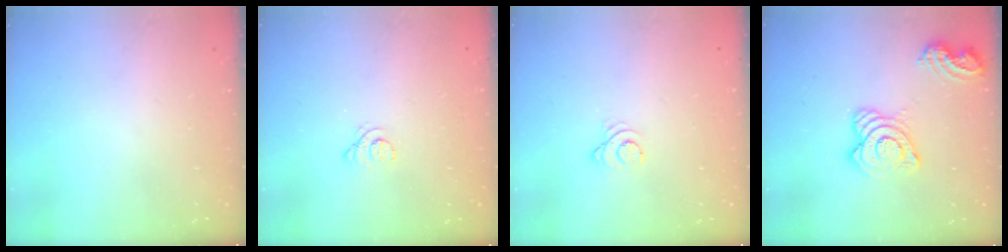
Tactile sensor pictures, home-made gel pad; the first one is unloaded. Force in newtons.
{"total": 1.4, "press": 1.4, "slide": 0.2}
{"total": 2.5, "press": 2.5, "slide": 0.2}
{"total": 14.9, "press": 14.8, "slide": 1.6}